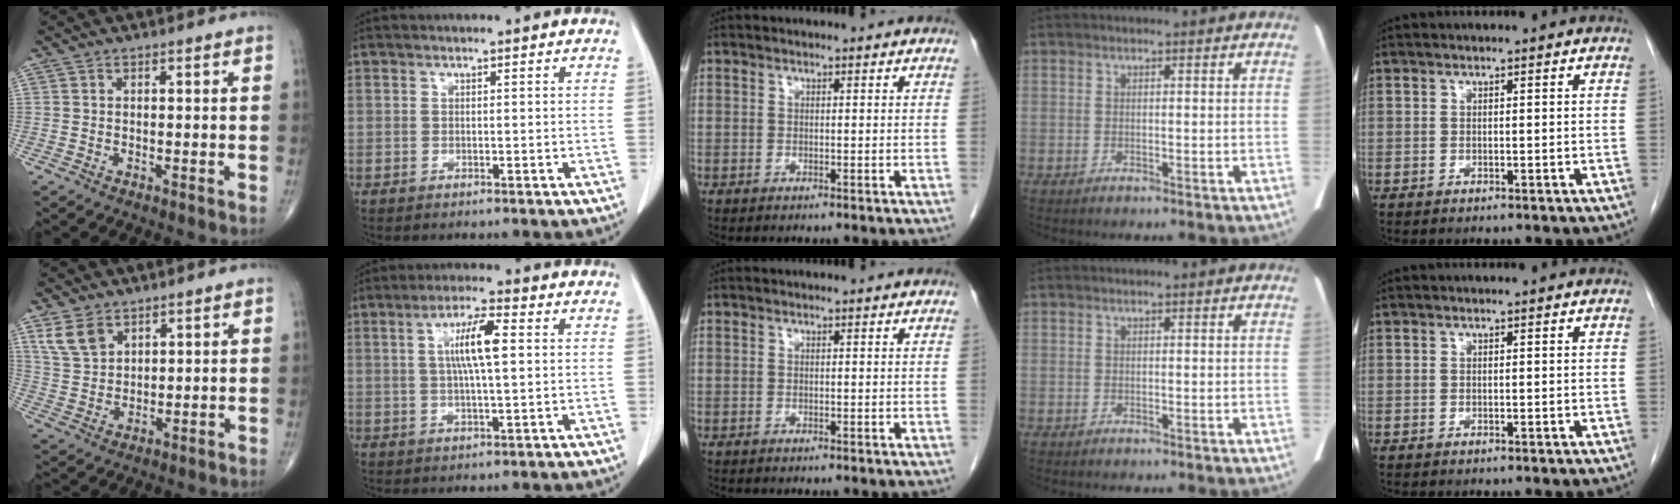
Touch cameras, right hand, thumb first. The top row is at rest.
{"thumb": {"total": 6.6, "force": [3.9, 4.1, 3.3], "torque": [-0.054, -0.014, 0.087]}, "index": {"total": 7.2, "force": [1.4, 0.7, 7.0], "torque": [-0.131, 0.007, 0.024]}}